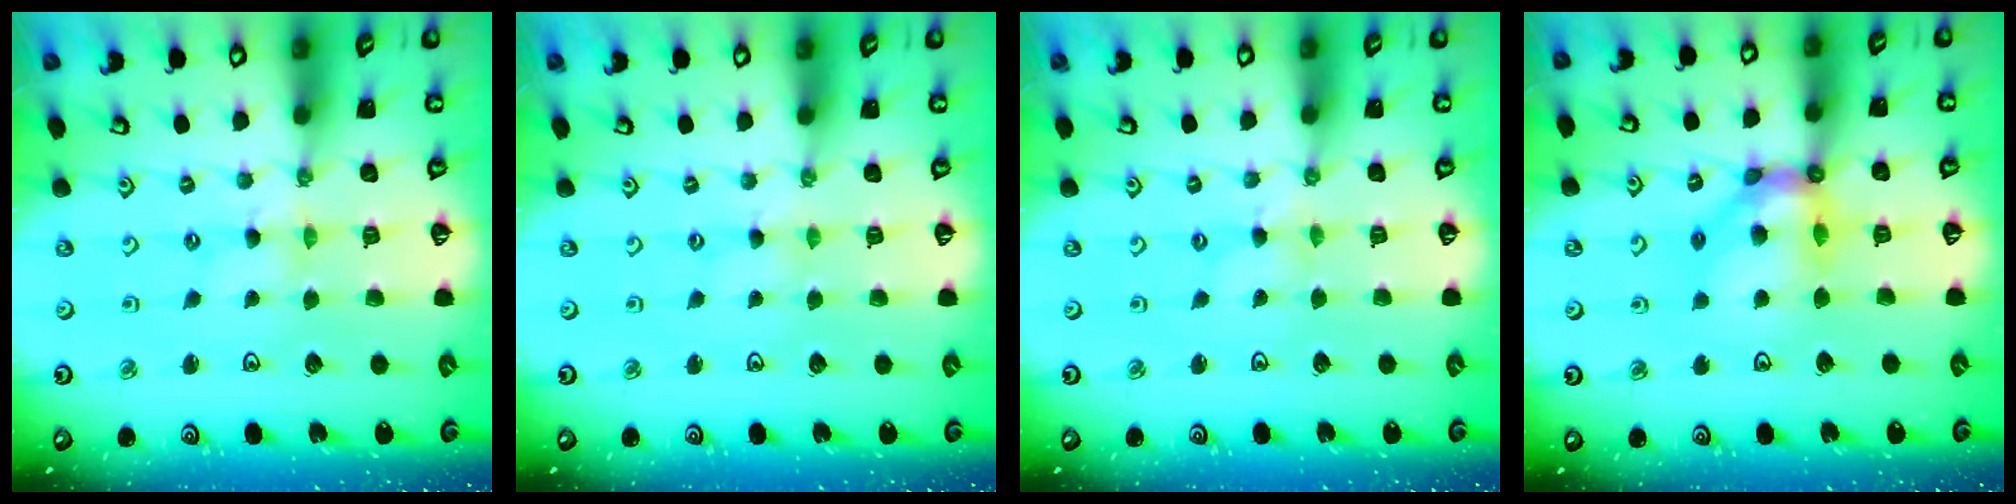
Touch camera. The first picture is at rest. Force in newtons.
{"total": 0.7, "press": 0.6, "slide": 0.1}
{"total": 0.0}
{"total": 12.0, "press": 11.9, "slide": 1.6}